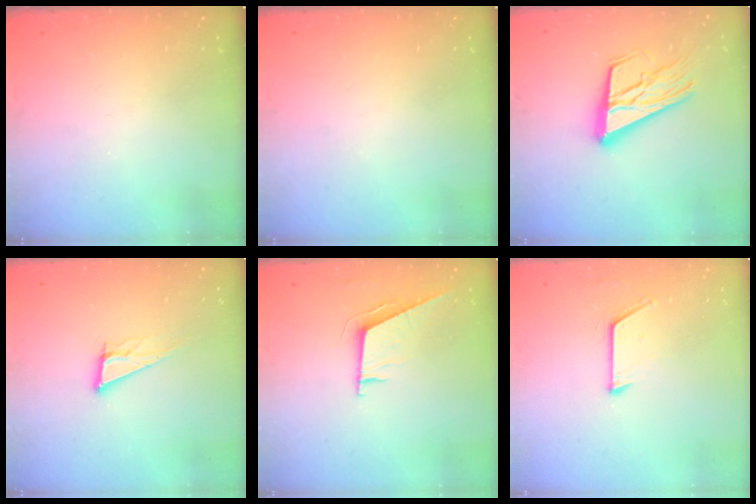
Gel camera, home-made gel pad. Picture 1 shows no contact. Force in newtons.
{"total": 0.0}
{"total": 18.0, "press": 17.9, "slide": 1.8}
{"total": 8.6, "press": 8.3, "slide": 2.4}
{"total": 6.3, "press": 6.3, "slide": 0.7}
{"total": 6.9, "press": 6.9, "slide": 0.7}